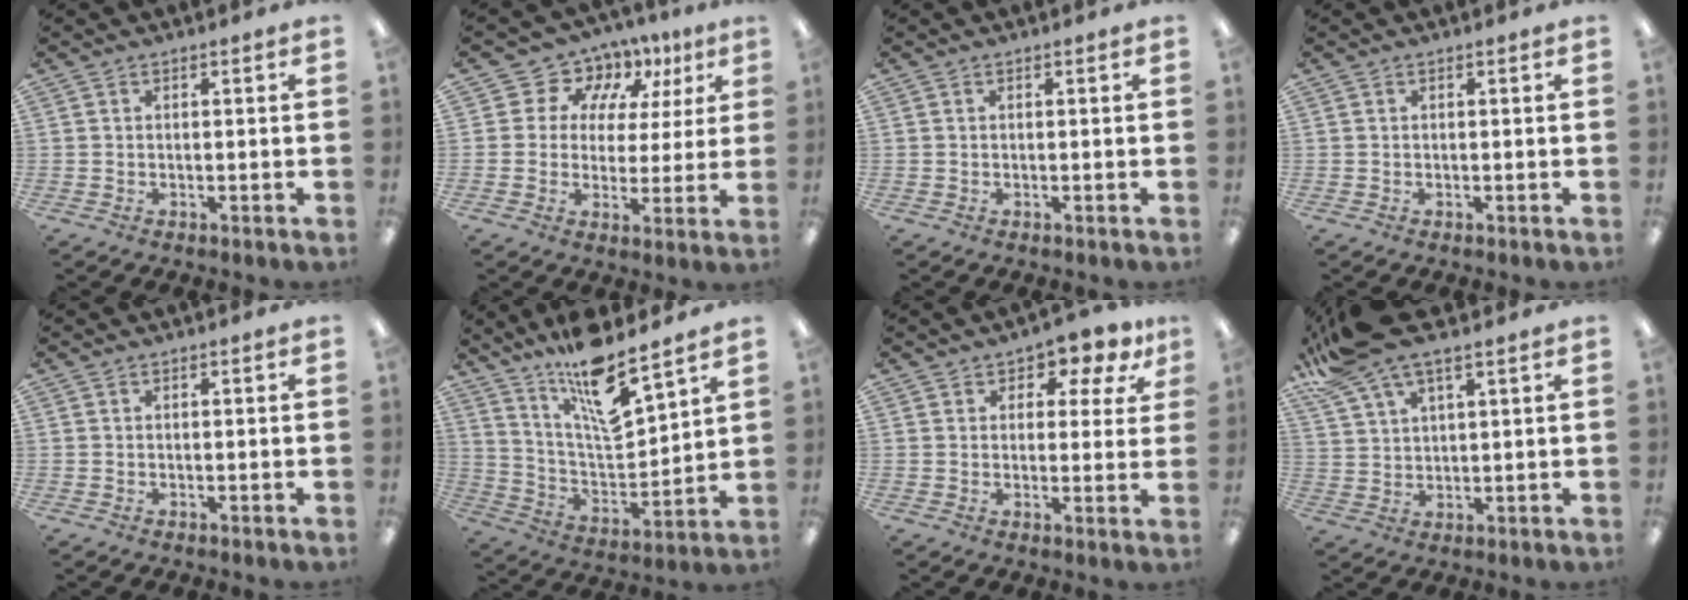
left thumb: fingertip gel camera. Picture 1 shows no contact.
{"total": 8.9, "force": [5.7, 6.6, 1.4], "torque": [-0.044, -0.043, 0.109]}
{"total": 0.0}
{"total": 0.0}
{"total": 0.0}
{"total": 15.0, "force": [12.3, 3.1, 8.1], "torque": [-0.145, -0.085, 0.207]}
{"total": 5.1, "force": [3.5, 3.0, 2.1], "torque": [-0.027, -0.020, 0.058]}
{"total": 10.7, "force": [8.2, 2.5, 6.3], "torque": [-0.136, -0.029, 0.154]}